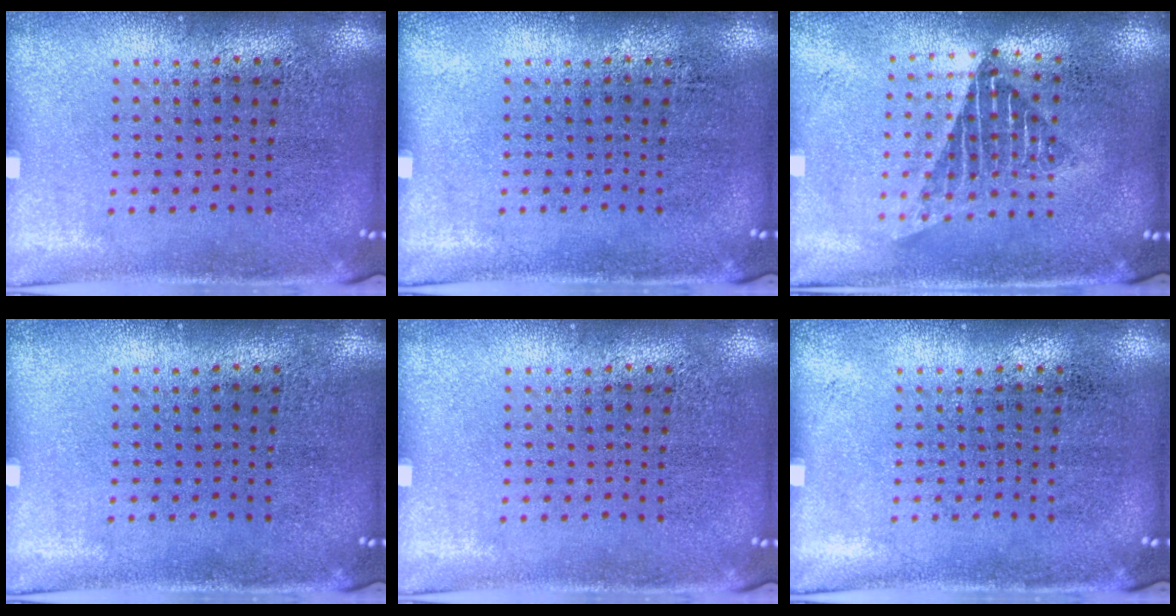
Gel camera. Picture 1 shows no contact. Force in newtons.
{"total": 0.0}
{"total": 1.5, "press": 1.4, "slide": 0.7}
{"total": 0.0}
{"total": 0.0}
{"total": 0.0}